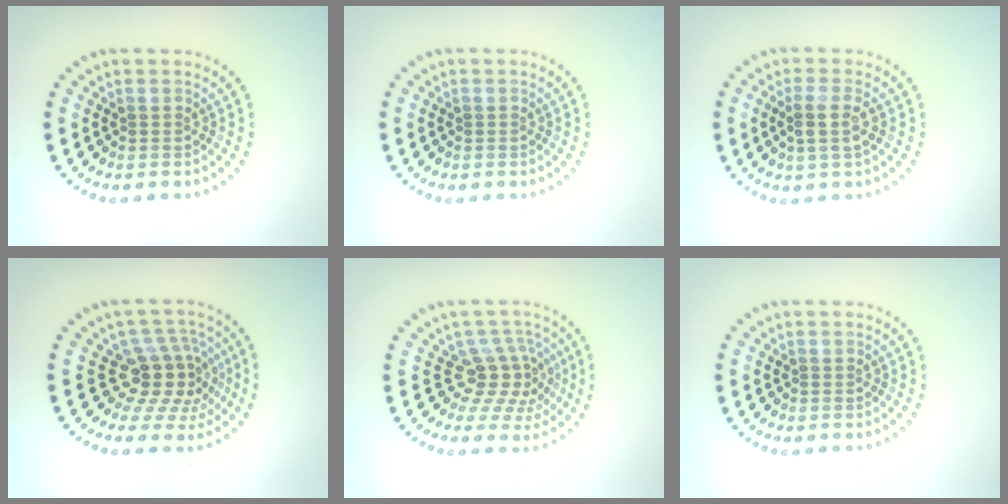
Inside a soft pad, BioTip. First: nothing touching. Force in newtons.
{"total": 0.0}
{"total": 2.2, "press": 2.0, "slide": 0.9}
{"total": 4.5, "press": 3.4, "slide": 3.0}
{"total": 4.0, "press": 2.8, "slide": 2.9}
{"total": 0.0}